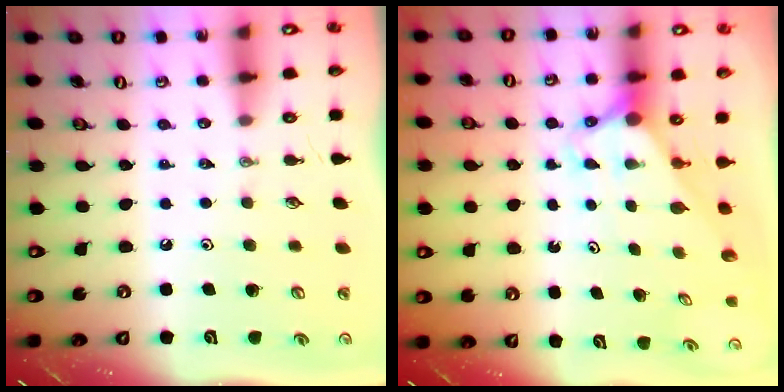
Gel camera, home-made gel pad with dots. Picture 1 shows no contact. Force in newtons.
{"total": 2.9, "press": 2.9, "slide": 0.0}